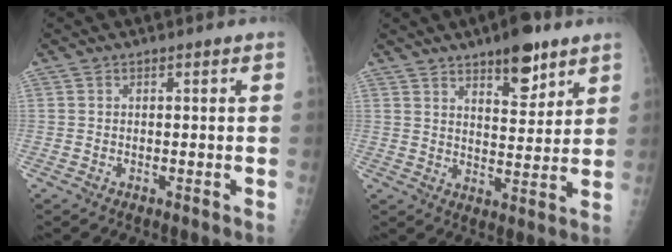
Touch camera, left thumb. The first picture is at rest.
{"total": 10.1, "force": [6.7, 3.8, 6.5], "torque": [-0.074, -0.040, 0.102]}